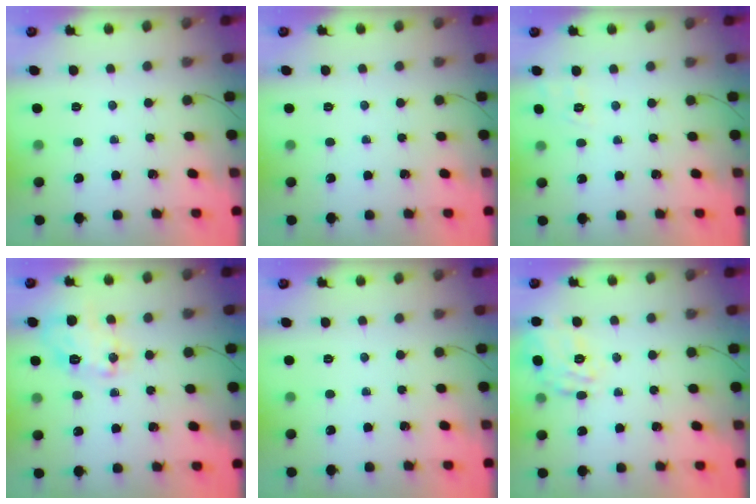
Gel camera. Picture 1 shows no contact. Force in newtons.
{"total": 0.0}
{"total": 3.1, "press": 2.4, "slide": 1.9}
{"total": 12.2, "press": 12.1, "slide": 0.8}
{"total": 0.0}
{"total": 17.1, "press": 17.1, "slide": 1.1}